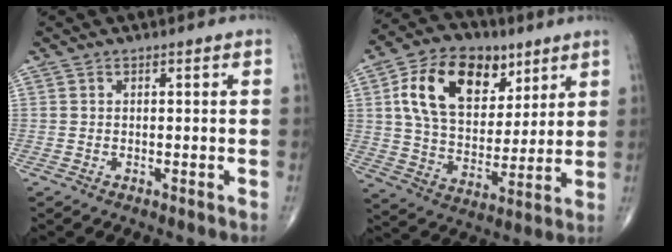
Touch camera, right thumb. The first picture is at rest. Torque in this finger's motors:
{"motor_torque": [1.11, 1.45, 0.24, -0.10, 0.21]}